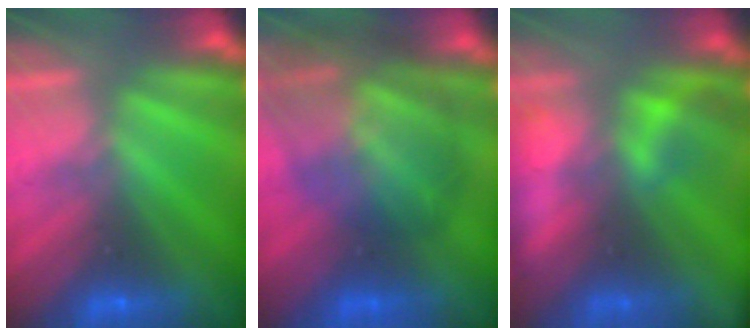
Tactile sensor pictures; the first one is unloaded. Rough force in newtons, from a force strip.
{"total": 9.8}
{"total": 6.6}